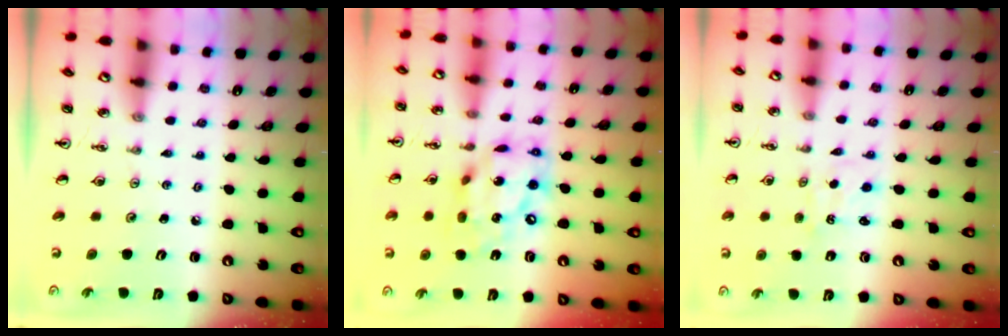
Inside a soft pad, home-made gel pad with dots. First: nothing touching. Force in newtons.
{"total": 14.6, "press": 14.6, "slide": 1.1}
{"total": 1.0, "press": 0.9, "slide": 0.3}